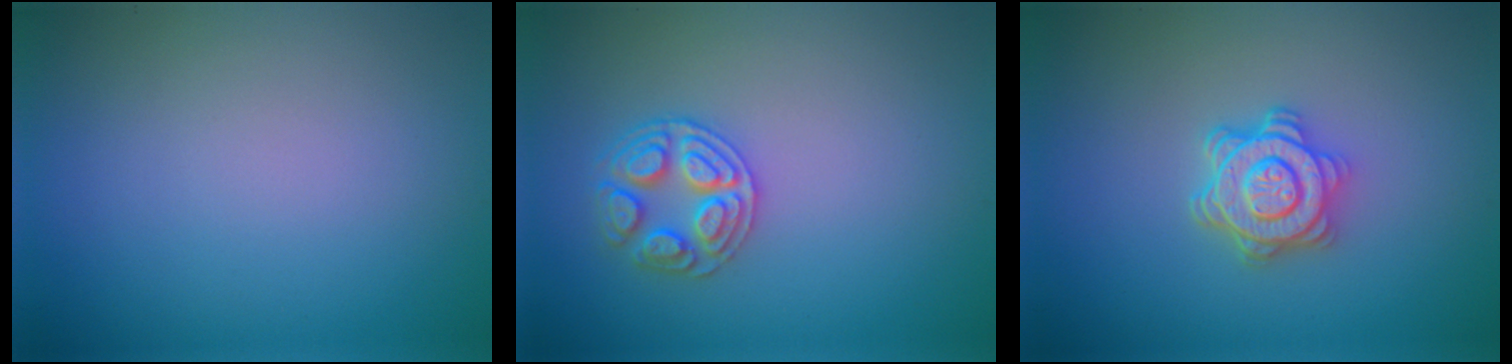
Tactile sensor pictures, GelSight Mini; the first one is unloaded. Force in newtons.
{"total": 3.0, "press": 3.0, "slide": 0.5}
{"total": 4.3, "press": 3.6, "slide": 2.3}